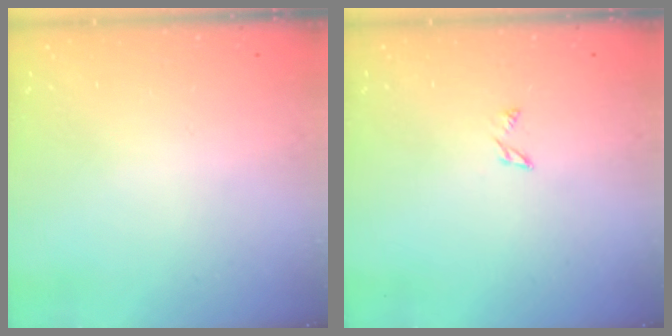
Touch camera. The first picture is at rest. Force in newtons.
{"total": 1.8, "press": 1.7, "slide": 0.3}